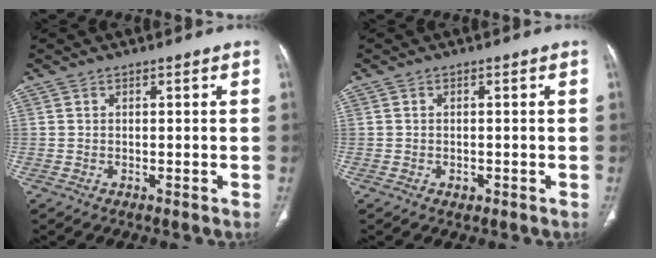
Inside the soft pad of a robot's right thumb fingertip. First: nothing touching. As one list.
[{"total": 1.1, "force": [-0.5, 0.8, 0.5], "torque": [-0.006, 0.001, -0.005]}]